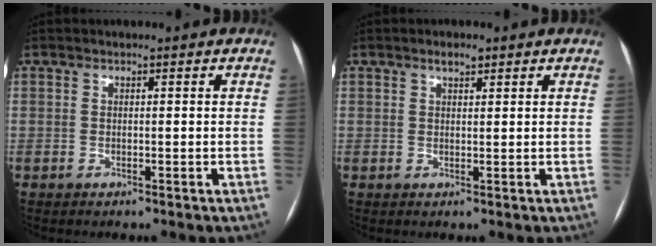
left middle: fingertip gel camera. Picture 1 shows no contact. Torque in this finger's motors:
{"motor_torque": [0.19, -0.24, 0.00, 0.00]}